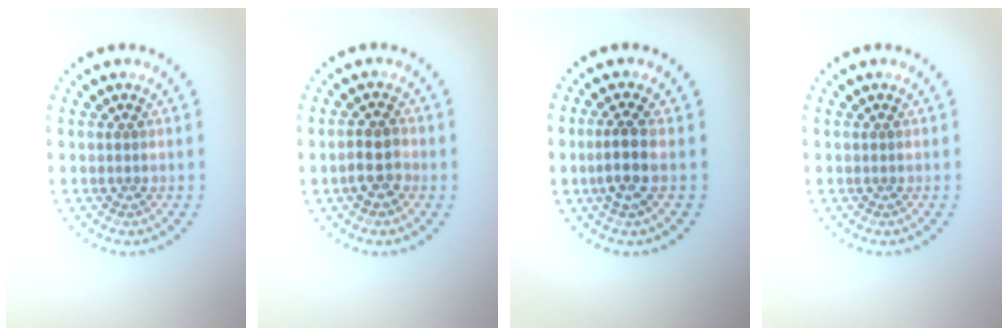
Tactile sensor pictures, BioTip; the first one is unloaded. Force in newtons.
{"total": 2.2, "press": 2.1, "slide": 0.7}
{"total": 2.6, "press": 2.2, "slide": 1.4}
{"total": 0.0}